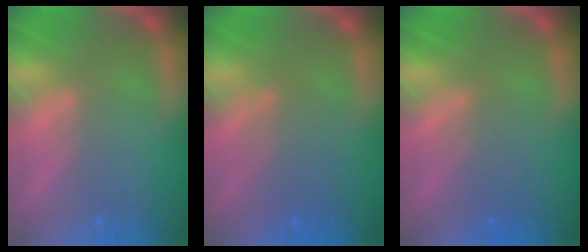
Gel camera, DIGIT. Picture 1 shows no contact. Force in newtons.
{"total": 3.6}
{"total": 2.5}